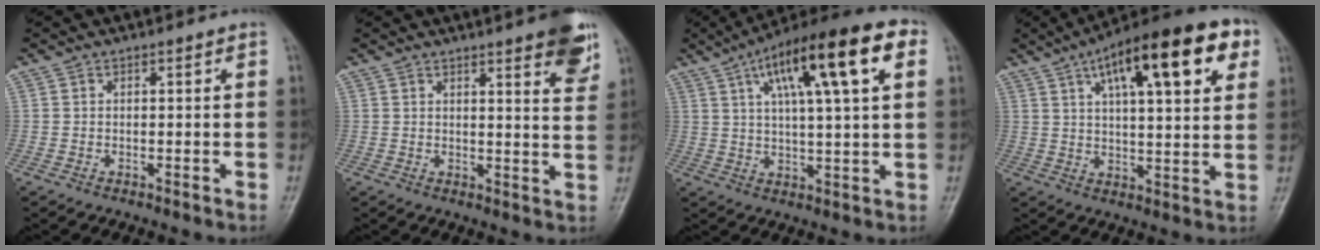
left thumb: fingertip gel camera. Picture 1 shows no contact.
{"total": 9.1, "force": [5.5, 1.9, 6.9], "torque": [-0.066, -0.025, 0.063]}
{"total": 19.2, "force": [7.5, 4.8, 17.0], "torque": [-0.256, 0.019, 0.114]}
{"total": 21.0, "force": [9.2, 6.8, 17.6], "torque": [-0.244, 0.009, 0.134]}